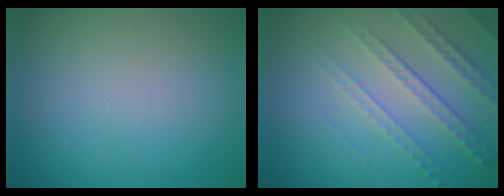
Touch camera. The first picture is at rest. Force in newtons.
{"total": 4.9, "press": 3.3, "slide": 3.7}